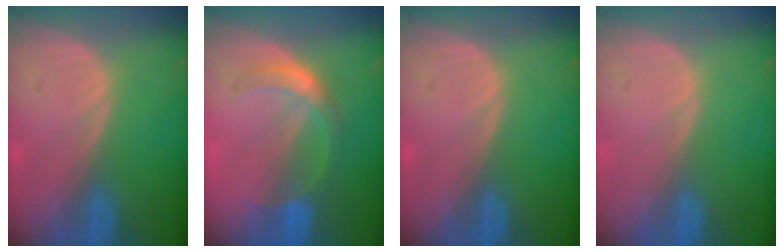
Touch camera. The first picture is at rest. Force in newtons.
{"total": 5.7, "press": 5.1, "slide": 2.7}
{"total": 0.0}
{"total": 0.0}